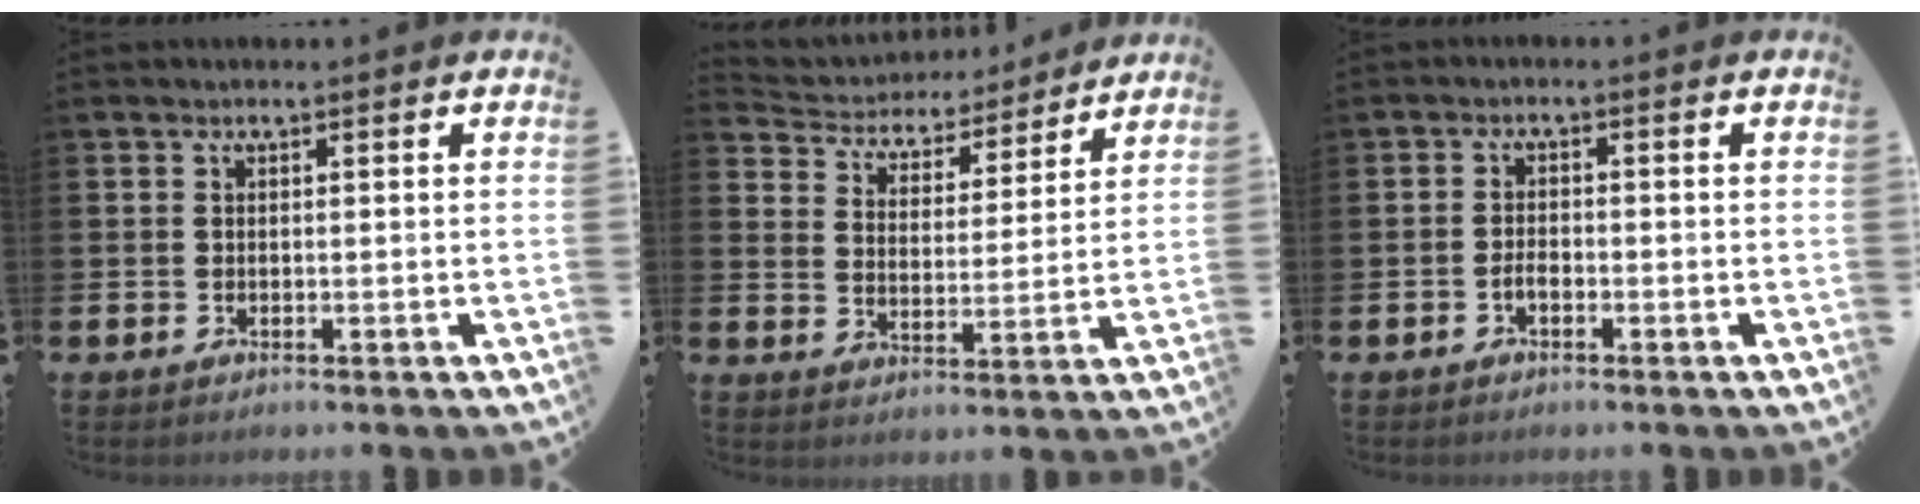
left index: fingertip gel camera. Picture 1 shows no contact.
{"total": 4.8, "force": [4.5, 1.6, 0.1], "torque": [-0.036, -0.038, 0.073]}
{"total": 1.5, "force": [-0.7, 0.7, 1.1], "torque": [-0.015, -0.001, -0.016]}